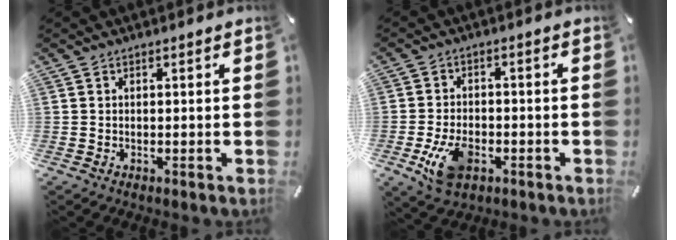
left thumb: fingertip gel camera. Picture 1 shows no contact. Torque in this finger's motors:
{"motor_torque": [0.00, 1.98, 0.38, -0.19, 0.05]}